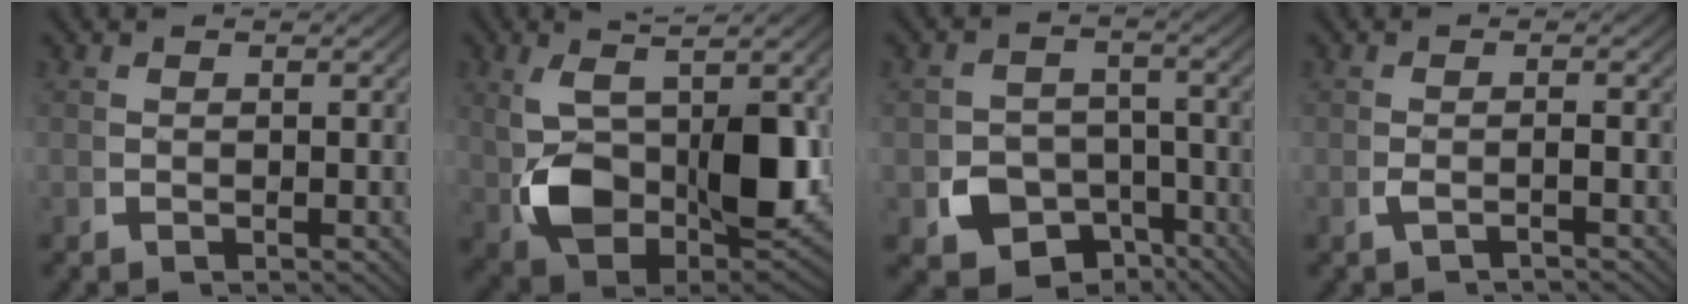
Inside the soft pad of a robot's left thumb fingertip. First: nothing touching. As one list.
[{"total": 12.4, "force": [-0.2, 7.0, 10.2], "torque": [-0.196, -0.040, 0.015]}, {"total": 9.1, "force": [-5.2, 6.8, 3.1], "torque": [-0.057, -0.042, -0.076]}, {"total": 1.4, "force": [-0.8, 0.1, 1.1], "torque": [-0.030, 0.002, -0.015]}]